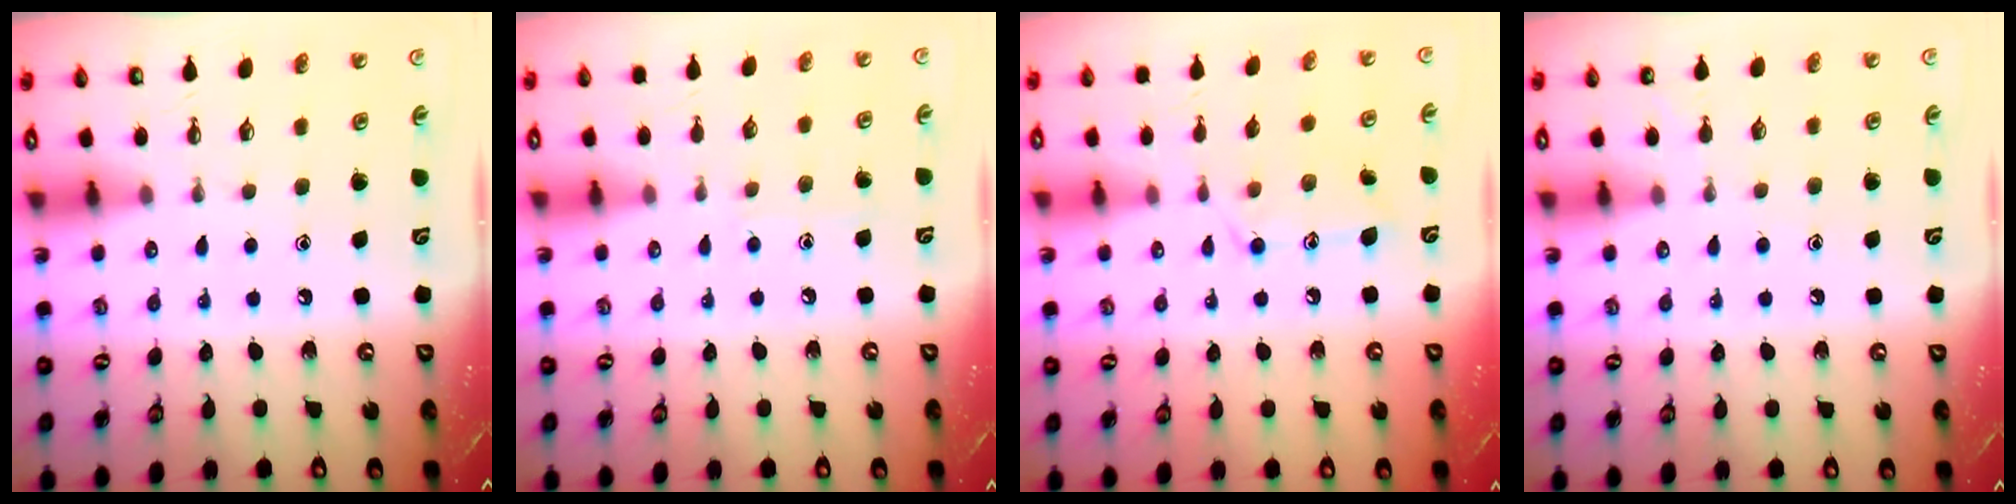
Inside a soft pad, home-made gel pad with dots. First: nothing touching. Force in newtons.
{"total": 6.0, "press": 6.0, "slide": 0.6}
{"total": 11.7, "press": 11.7, "slide": 0.1}
{"total": 2.9, "press": 2.9, "slide": 0.4}